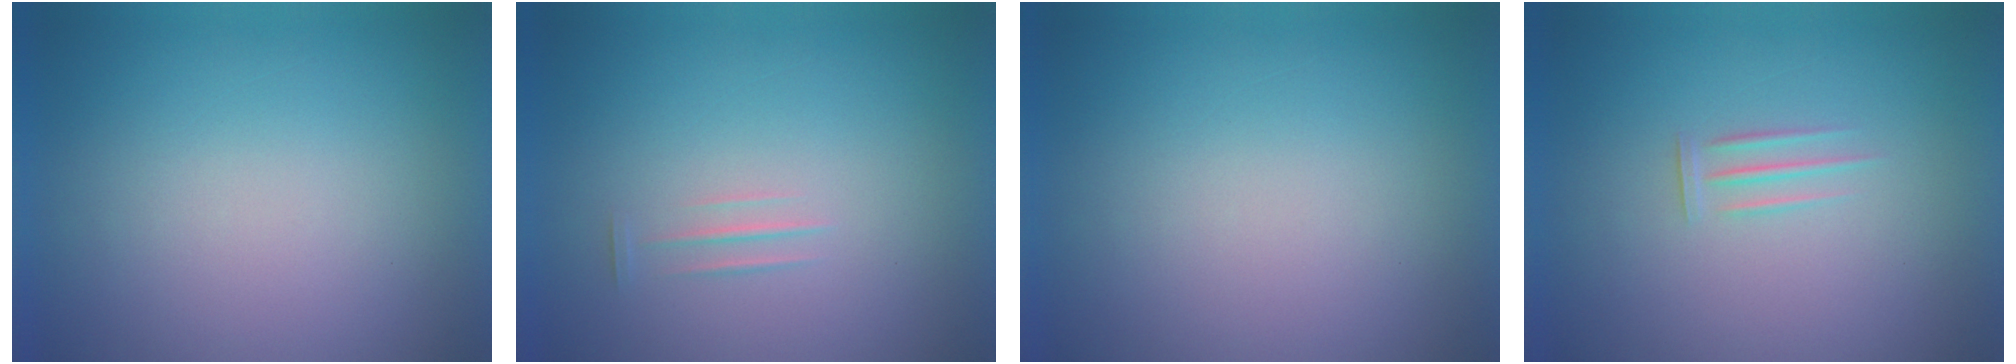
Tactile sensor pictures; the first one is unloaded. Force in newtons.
{"total": 1.1}
{"total": 0.0}
{"total": 1.7}